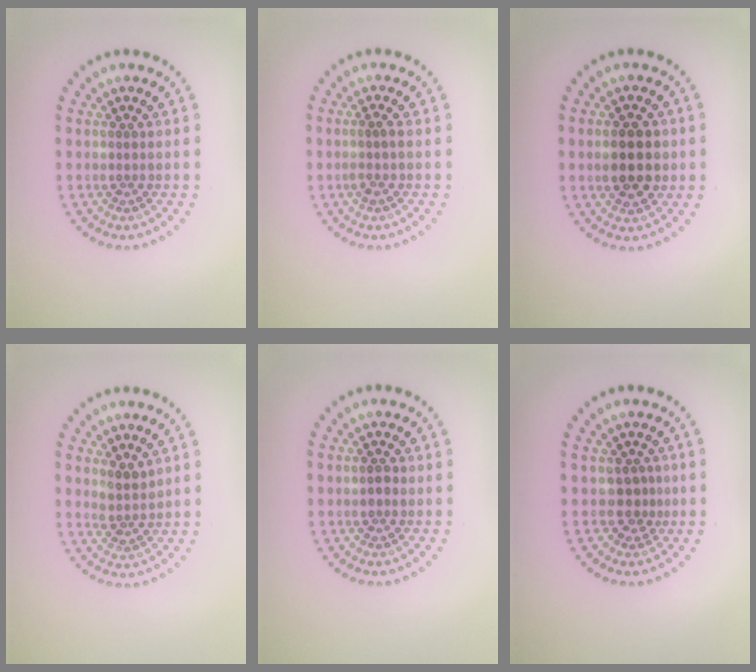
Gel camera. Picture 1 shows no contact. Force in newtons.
{"total": 1.3, "press": 1.0, "slide": 0.7}
{"total": 4.3, "press": 4.3, "slide": 0.2}
{"total": 1.9, "press": 1.6, "slide": 1.0}
{"total": 1.1, "press": 1.1, "slide": 0.1}
{"total": 1.8, "press": 1.4, "slide": 1.2}